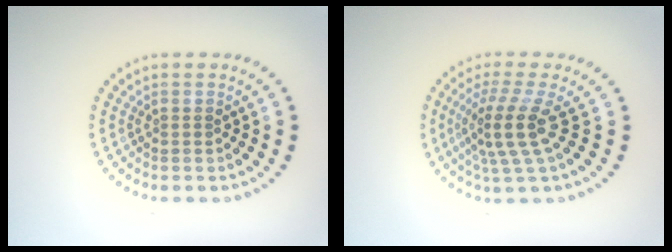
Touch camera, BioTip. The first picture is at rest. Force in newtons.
{"total": 4.0, "press": 2.9, "slide": 2.8}